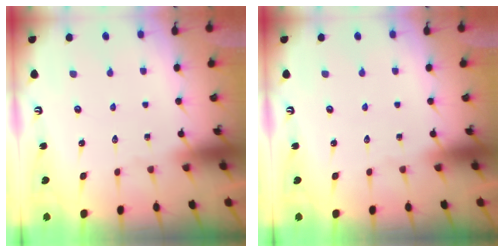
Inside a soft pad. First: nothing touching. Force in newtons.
{"total": 0.0}